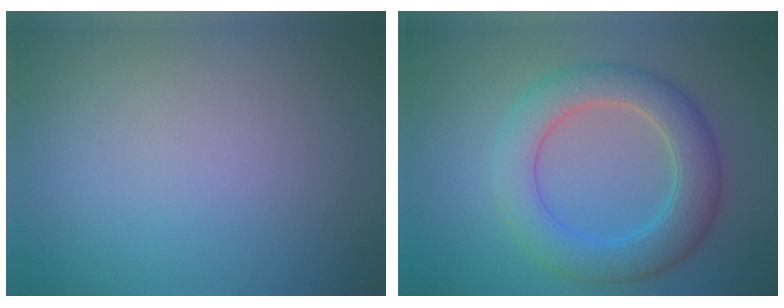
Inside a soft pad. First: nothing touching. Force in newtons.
{"total": 5.6, "press": 5.6, "slide": 0.2}